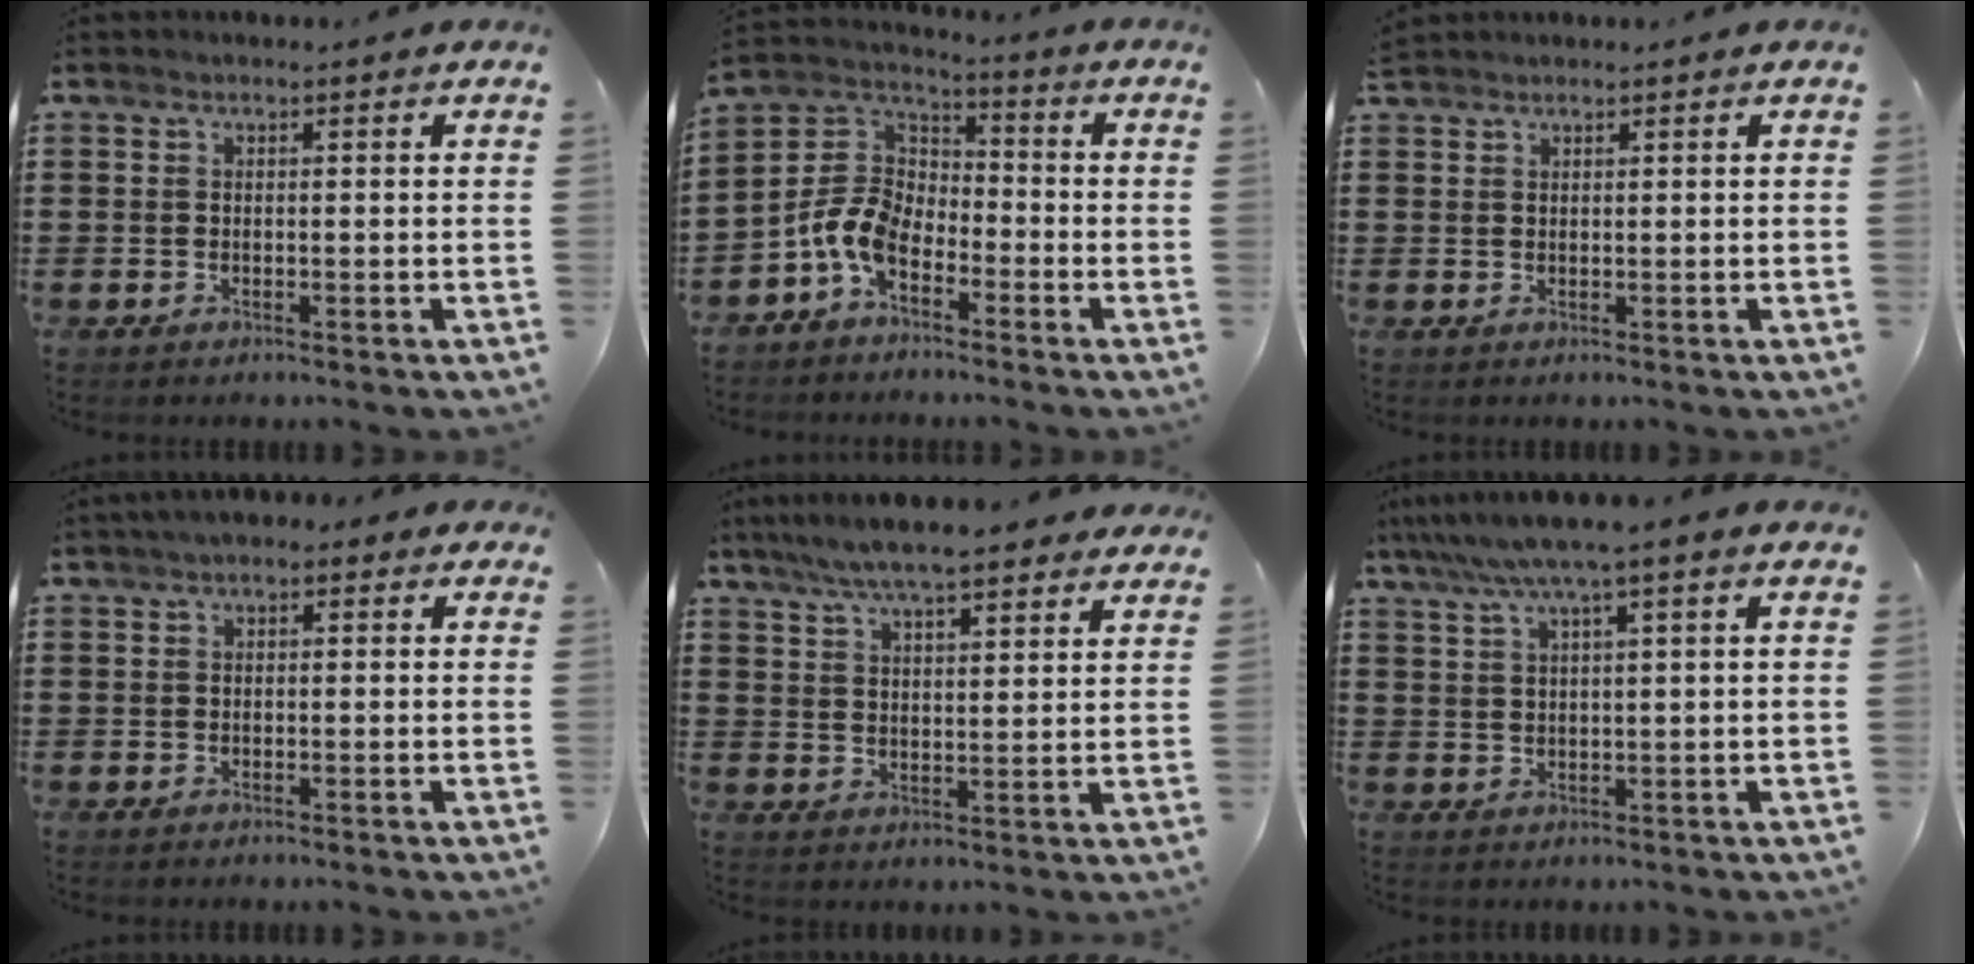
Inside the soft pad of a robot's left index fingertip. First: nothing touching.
{"total": 8.2, "force": [-4.6, 5.0, 4.6], "torque": [-0.140, 0.002, -0.102]}
{"total": 1.1, "force": [1.0, 0.2, 0.0], "torque": [-0.003, 0.001, 0.021]}
{"total": 1.5, "force": [0.2, 1.0, 1.1], "torque": [-0.024, 0.009, 0.001]}
{"total": 7.4, "force": [6.4, 1.2, 3.5], "torque": [-0.089, -0.011, 0.117]}
{"total": 4.9, "force": [2.8, -0.2, 4.0], "torque": [-0.084, -0.002, 0.047]}